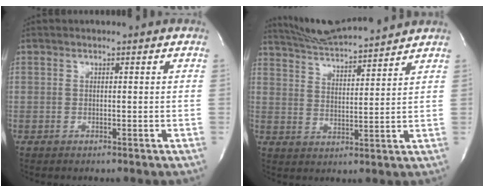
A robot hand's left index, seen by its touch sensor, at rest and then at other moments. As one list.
[{"total": 12.5, "force": [11.8, 0.0, 4.1], "torque": [-0.080, 0.017, 0.191]}]